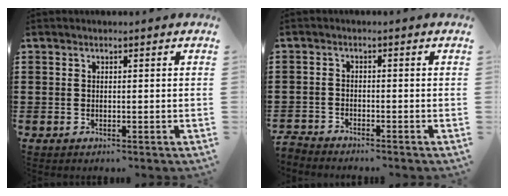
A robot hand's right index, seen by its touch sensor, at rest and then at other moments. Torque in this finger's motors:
{"motor_torque": [0.28, -0.53, 0.01, 0.00]}